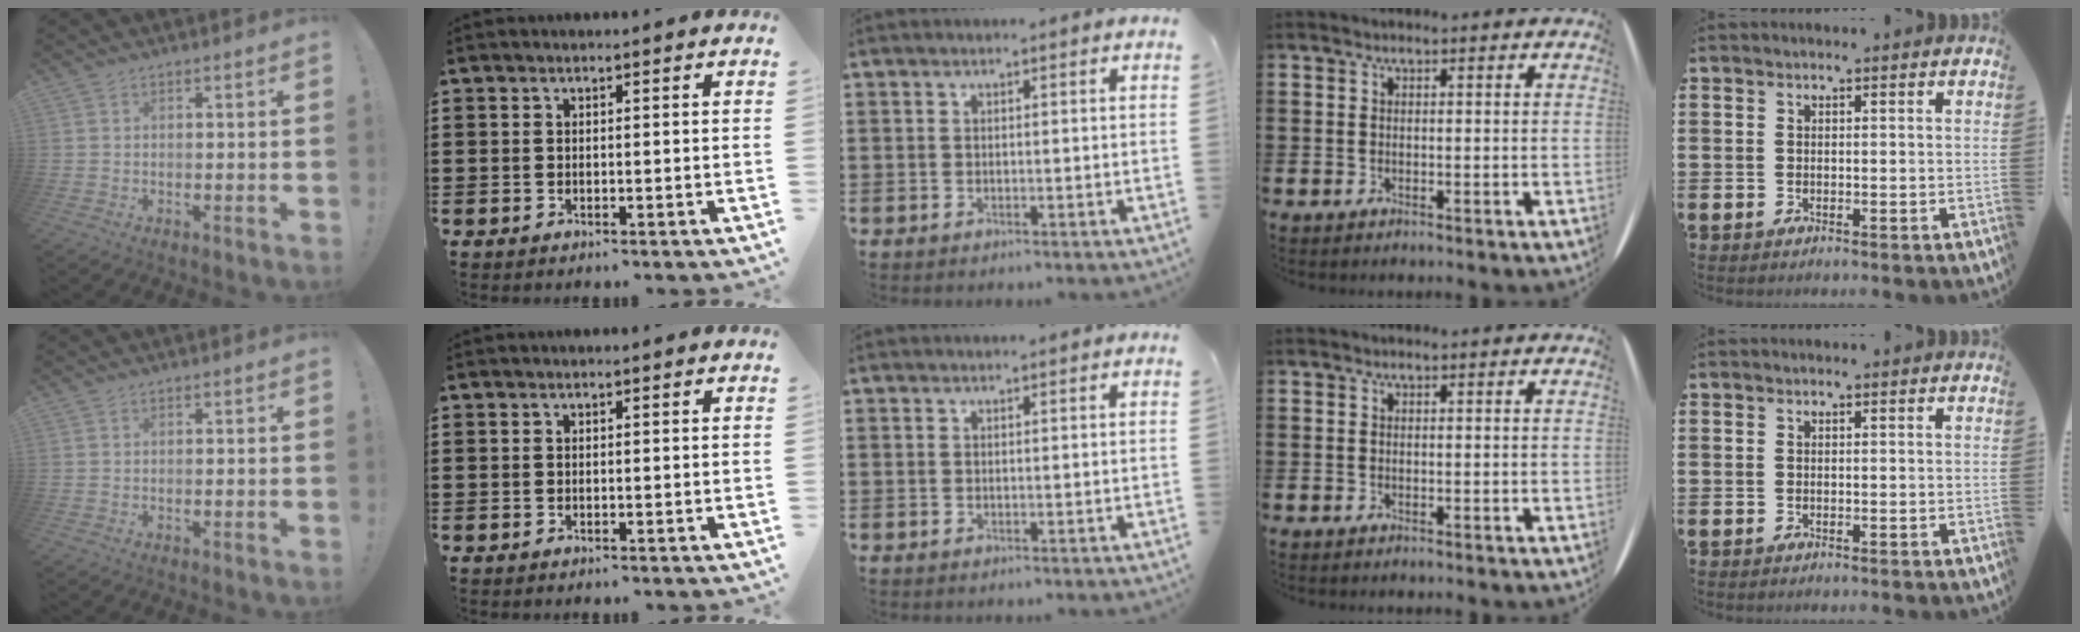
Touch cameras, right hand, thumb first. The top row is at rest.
{}